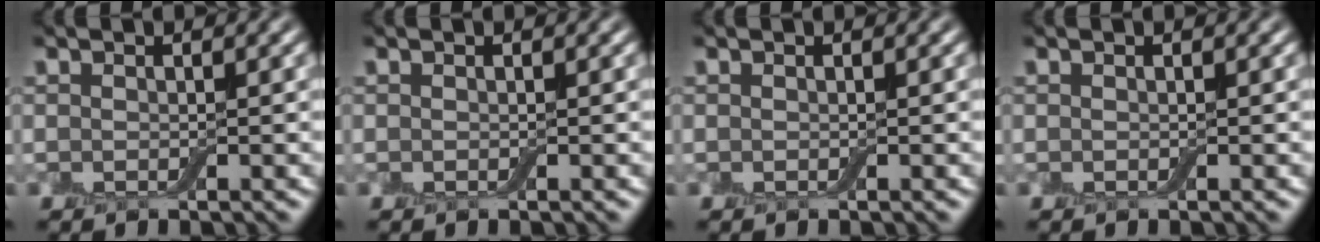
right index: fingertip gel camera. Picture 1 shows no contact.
{"total": 0.0}
{"total": 0.0}
{"total": 0.0}